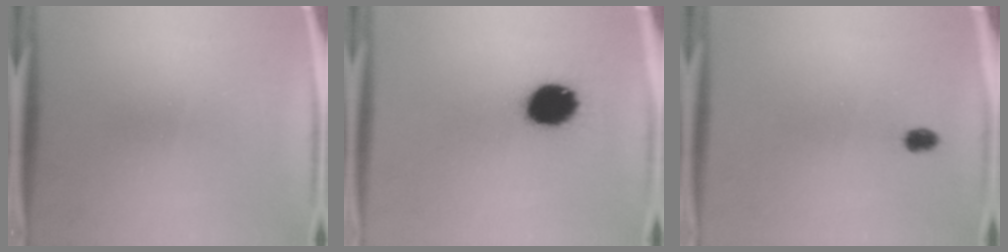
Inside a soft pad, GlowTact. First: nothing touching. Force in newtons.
{"total": 12.1}
{"total": 1.9}